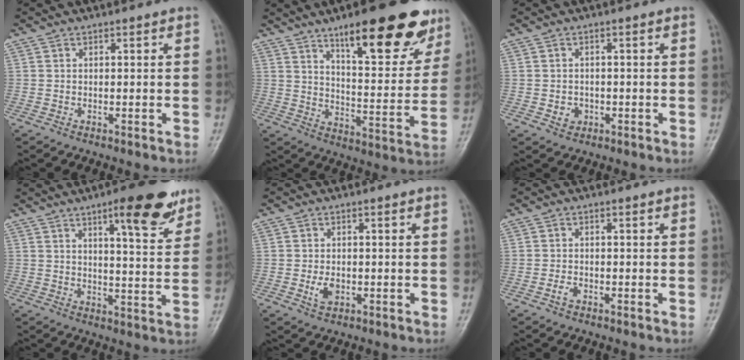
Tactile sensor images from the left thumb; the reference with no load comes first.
{"total": 21.1, "force": [13.2, 6.6, 15.0], "torque": [-0.165, -0.060, 0.196]}
{"total": 2.3, "force": [-0.7, 2.0, 0.8], "torque": [-0.004, 0.004, -0.006]}
{"total": 12.3, "force": [7.5, 3.0, 9.2], "torque": [-0.103, -0.039, 0.102]}
{"total": 3.0, "force": [-0.6, 1.9, 2.2], "torque": [-0.039, -0.002, -0.009]}
{"total": 1.4, "force": [-0.8, 0.8, 0.8], "torque": [-0.018, 0.002, -0.017]}